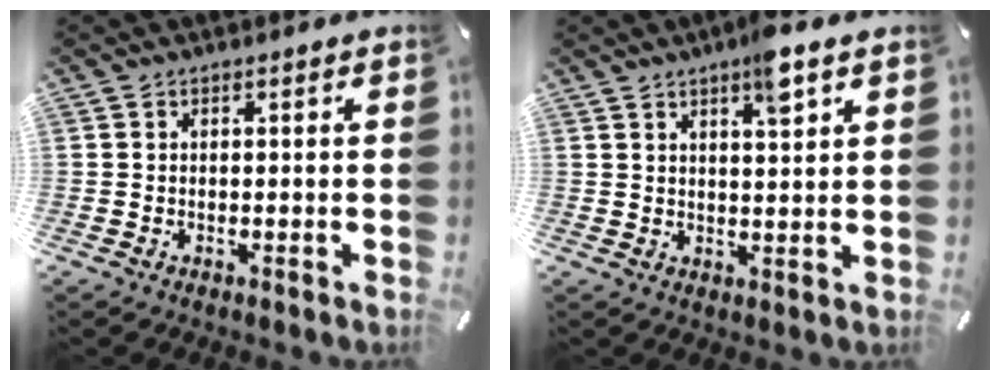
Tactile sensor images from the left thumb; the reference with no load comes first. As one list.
[{"total": 6.4, "force": [4.2, 1.3, 4.7], "torque": [-0.070, -0.018, 0.066]}]